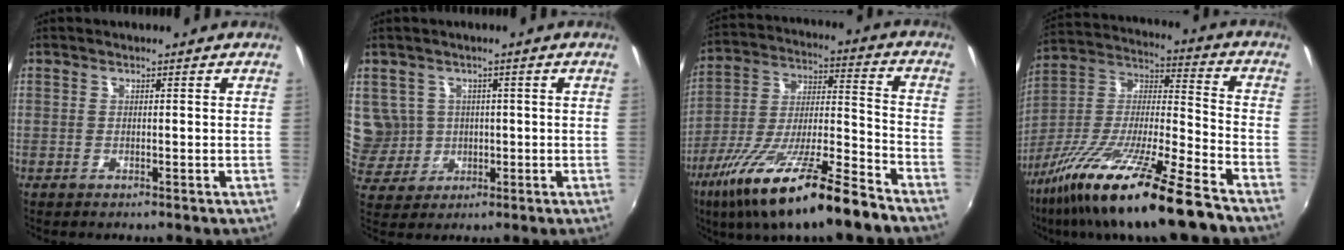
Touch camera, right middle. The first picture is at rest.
{"total": 6.3, "force": [0.8, 6.2, 1.0], "torque": [-0.028, 0.009, 0.031]}
{"total": 21.4, "force": [-14.1, 3.3, 15.8], "torque": [-0.290, -0.038, -0.246]}
{"total": 22.8, "force": [-15.6, 2.5, 16.4], "torque": [-0.297, -0.032, -0.277]}